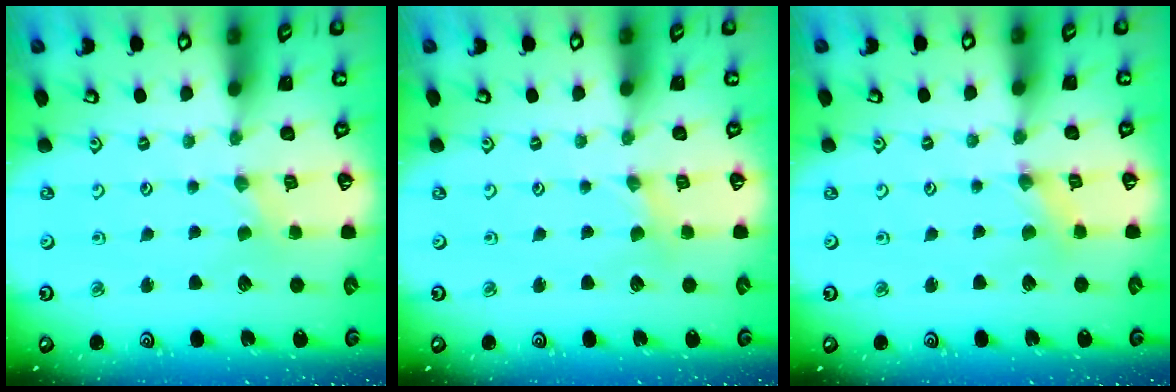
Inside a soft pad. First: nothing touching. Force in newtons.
{"total": 0.0}
{"total": 0.7, "press": 0.6, "slide": 0.3}